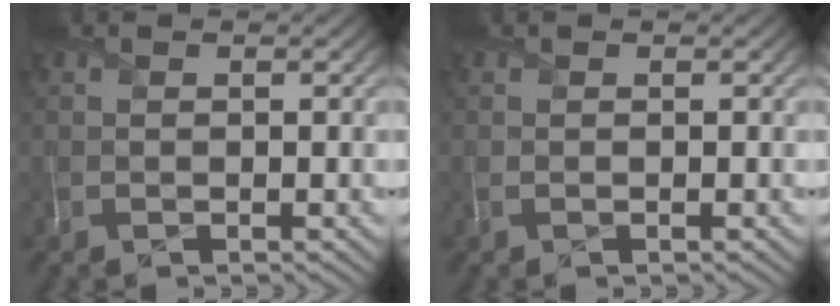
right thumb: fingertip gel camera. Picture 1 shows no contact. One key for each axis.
{"total": 0.0}